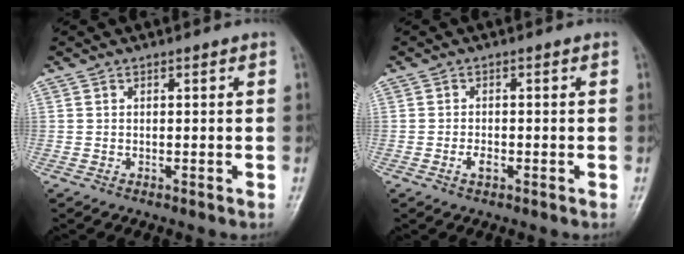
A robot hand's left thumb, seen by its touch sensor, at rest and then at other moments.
{"total": 1.8, "force": [-0.7, 1.0, 1.3], "torque": [-0.023, 0.000, -0.014]}